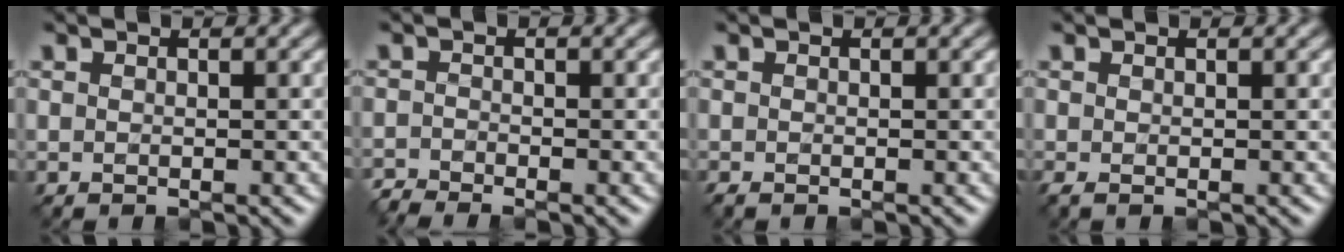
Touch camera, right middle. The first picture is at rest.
{"total": 1.7, "force": [-1.7, 0.2, 0.2], "torque": [-0.005, -0.010, -0.041]}
{"total": 0.6, "force": [-0.5, 0.1, 0.3], "torque": [-0.006, -0.007, -0.011]}
{"total": 0.6, "force": [-0.3, 0.2, 0.5], "torque": [-0.014, -0.007, -0.004]}